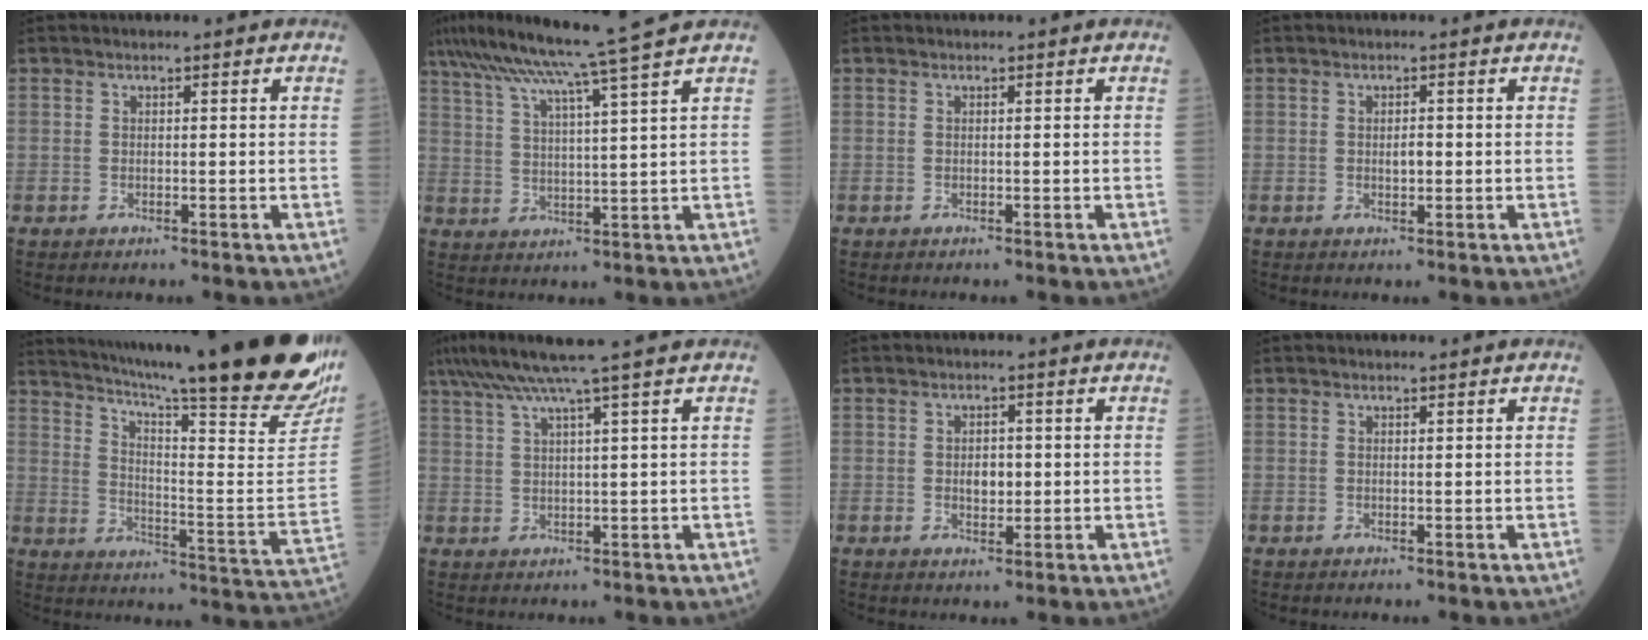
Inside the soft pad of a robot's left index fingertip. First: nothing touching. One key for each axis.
{"total": 14.1, "fx": 11.1, "fy": -2.6, "fz": 8.3, "tx": -0.141, "ty": -0.004, "tz": 0.170}
{"total": 0.0}
{"total": 1.6, "fx": 0.0, "fy": 0.6, "fz": 1.4, "tx": -0.024, "ty": 0.001, "tz": 0.001}
{"total": 33.5, "fx": 25.9, "fy": 2.1, "fz": 21.1, "tx": -0.267, "ty": -0.074, "tz": 0.342}
{"total": 9.0, "fx": 6.8, "fy": -2.0, "fz": 5.5, "tx": -0.091, "ty": 0.025, "tz": 0.109}
{"total": 2.8, "fx": 0.1, "fy": 1.7, "fz": 2.2, "tx": -0.037, "ty": 0.001, "tz": 0.003}
{"total": 0.5, "fx": 0.4, "fy": 0.0, "fz": 0.2, "tx": -0.008, "ty": 0.000, "tz": 0.007}